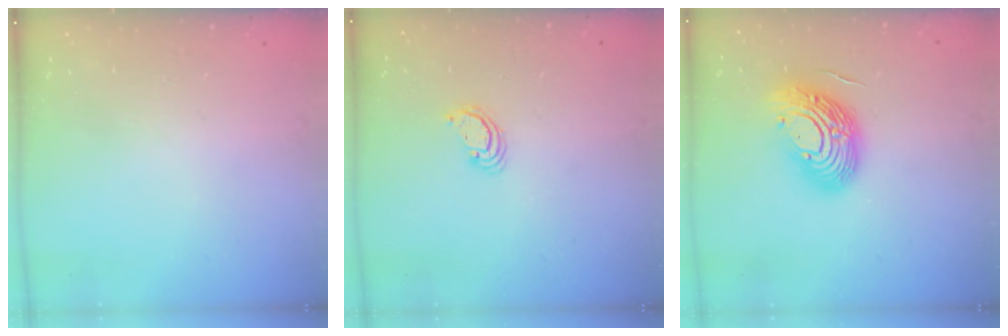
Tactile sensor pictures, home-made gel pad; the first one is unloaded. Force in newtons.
{"total": 2.4, "press": 2.4, "slide": 0.3}
{"total": 14.6, "press": 14.5, "slide": 1.7}